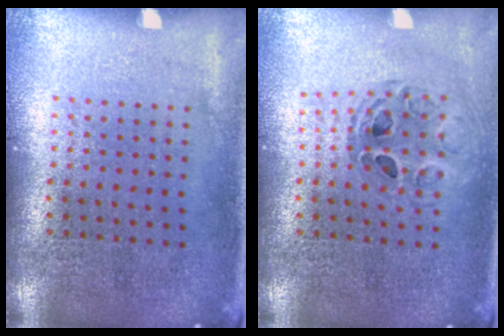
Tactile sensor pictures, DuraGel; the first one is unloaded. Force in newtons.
{"total": 0.8, "press": 0.8, "slide": 0.1}